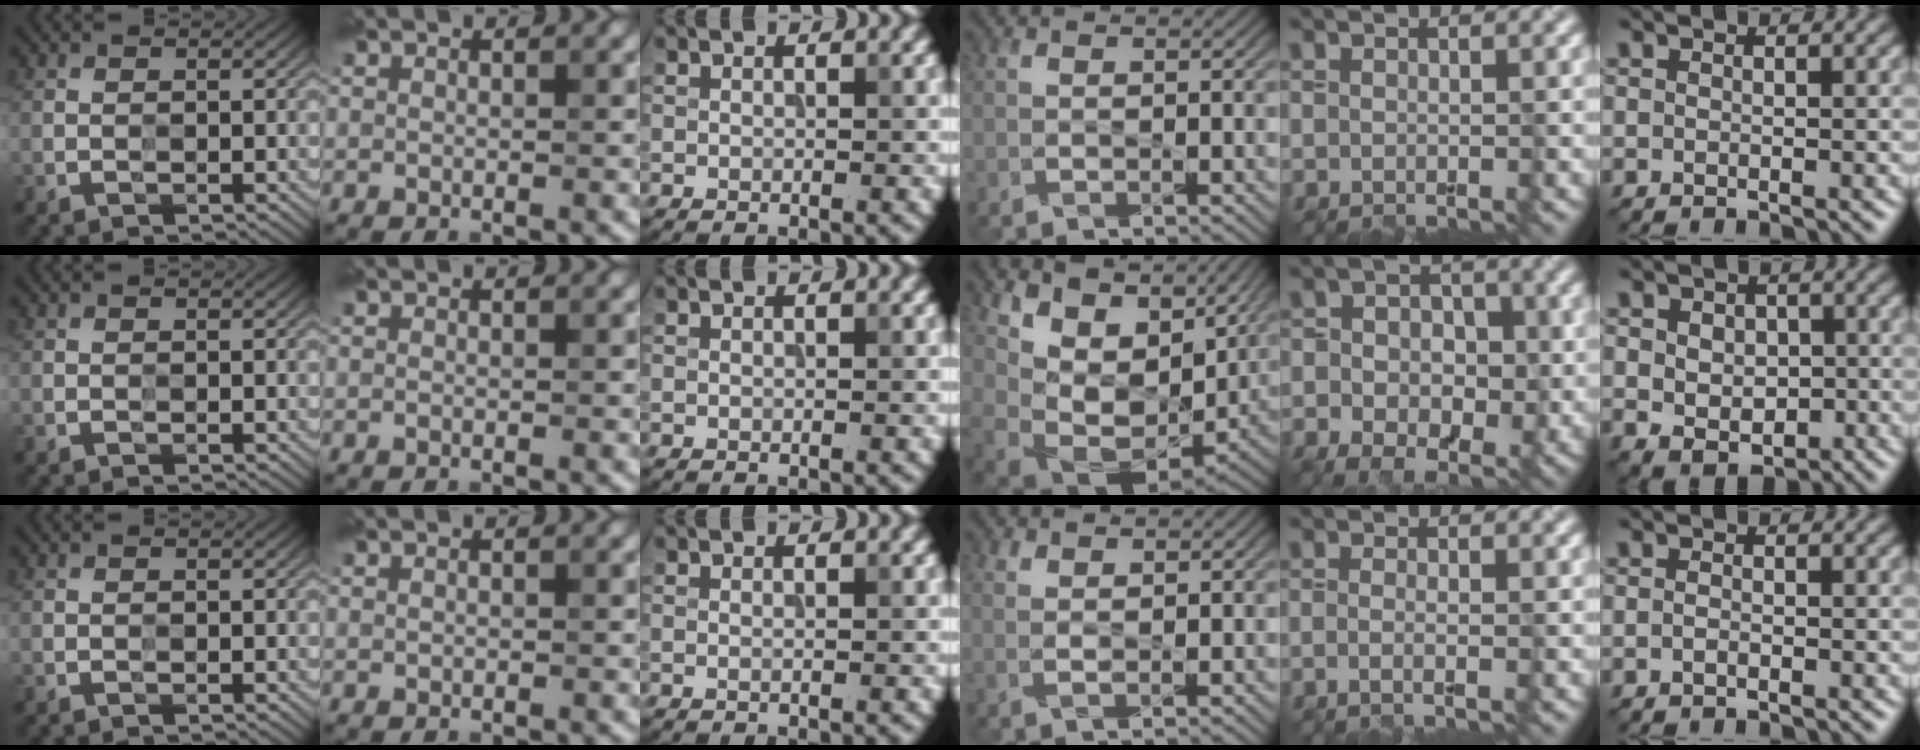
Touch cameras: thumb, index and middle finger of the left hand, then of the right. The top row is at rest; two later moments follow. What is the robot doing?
{"motion": "wipe", "object": "paper plate"}